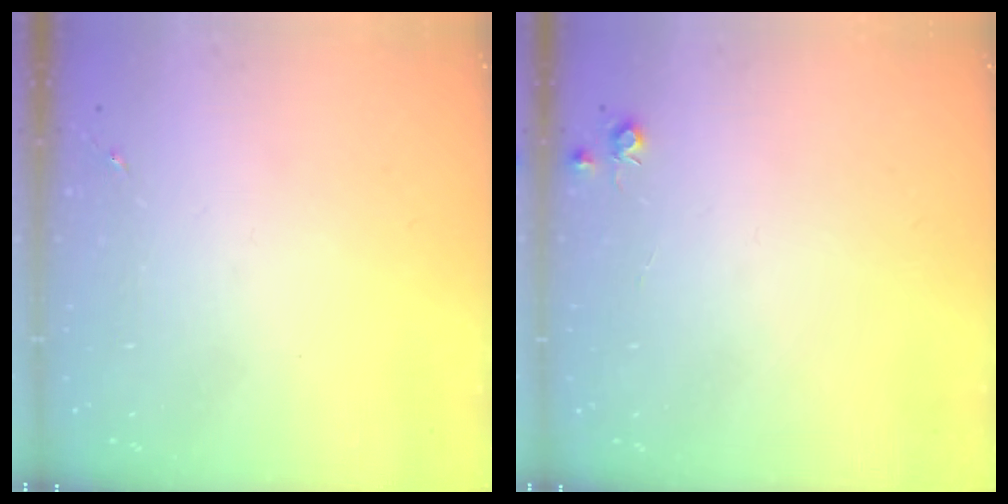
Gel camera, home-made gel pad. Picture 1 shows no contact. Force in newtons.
{"total": 5.4, "press": 5.3, "slide": 0.7}